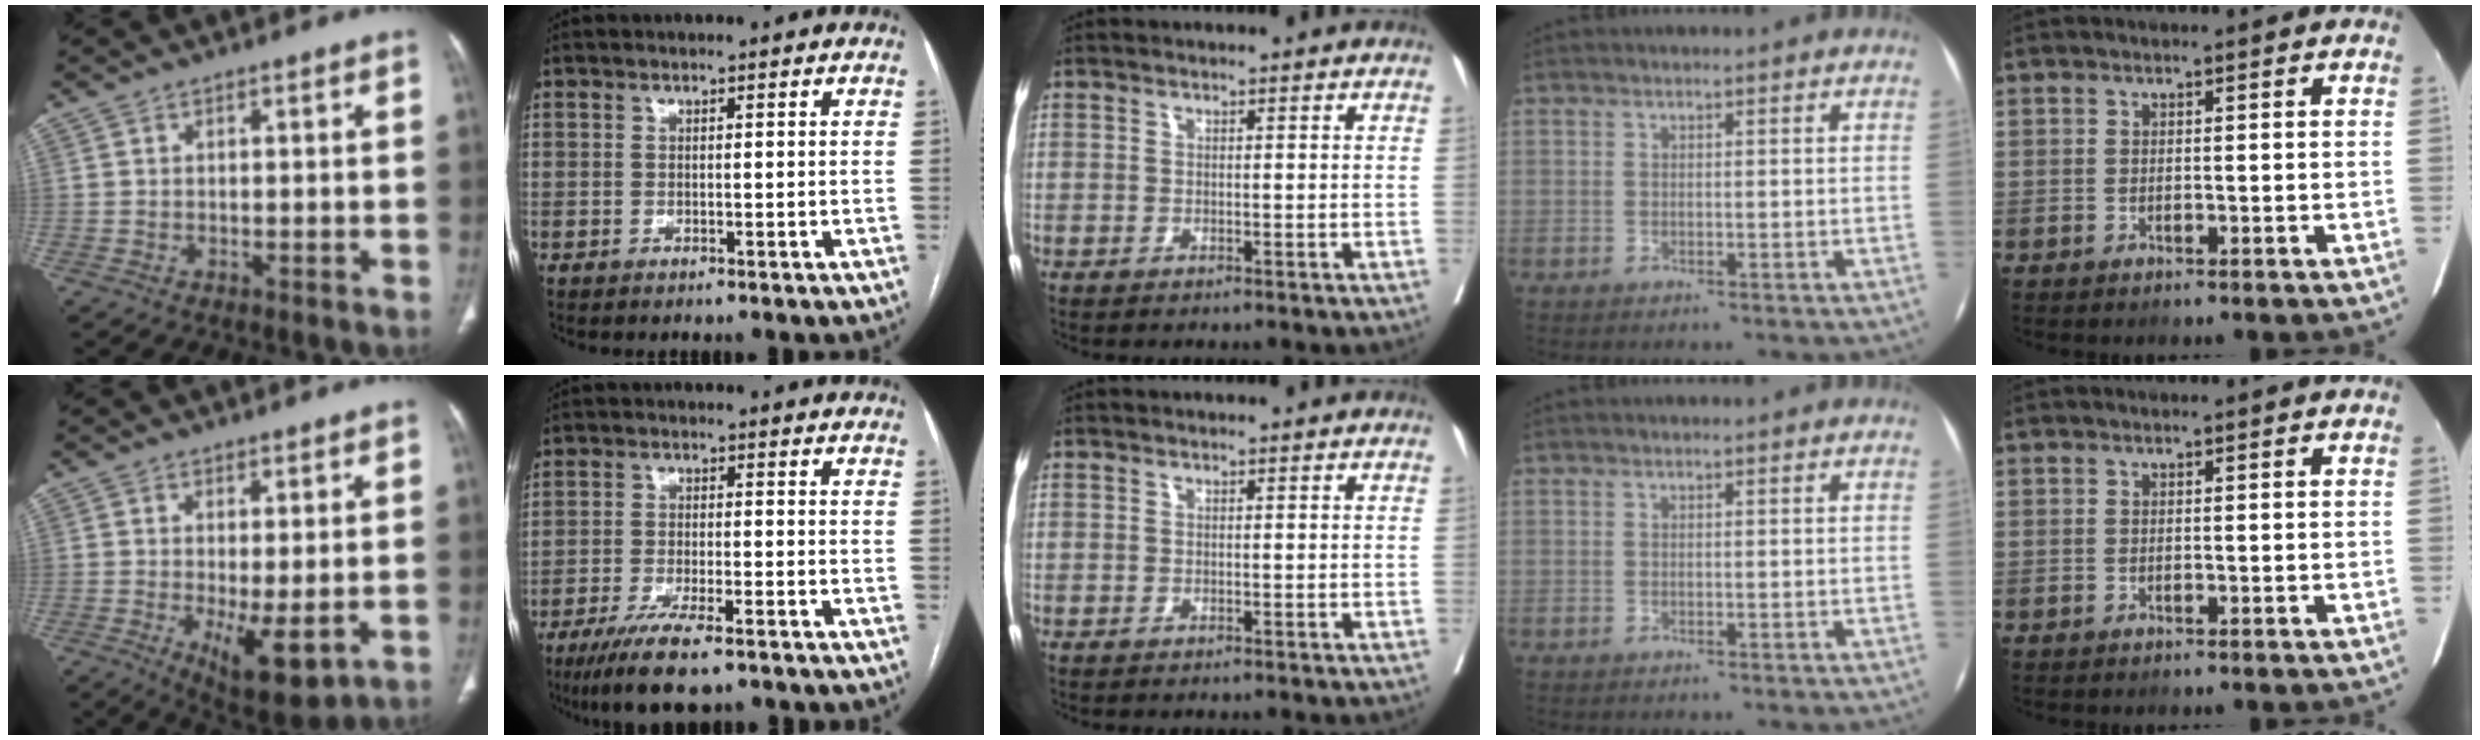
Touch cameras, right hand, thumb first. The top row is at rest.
{"thumb": {"total": 8.7, "force": [-1.7, 3.1, 8.0], "torque": [-0.120, -0.025, -0.013]}, "index": {"total": 10.0, "force": [-7.3, 1.6, 6.7], "torque": [-0.113, -0.022, -0.116]}}